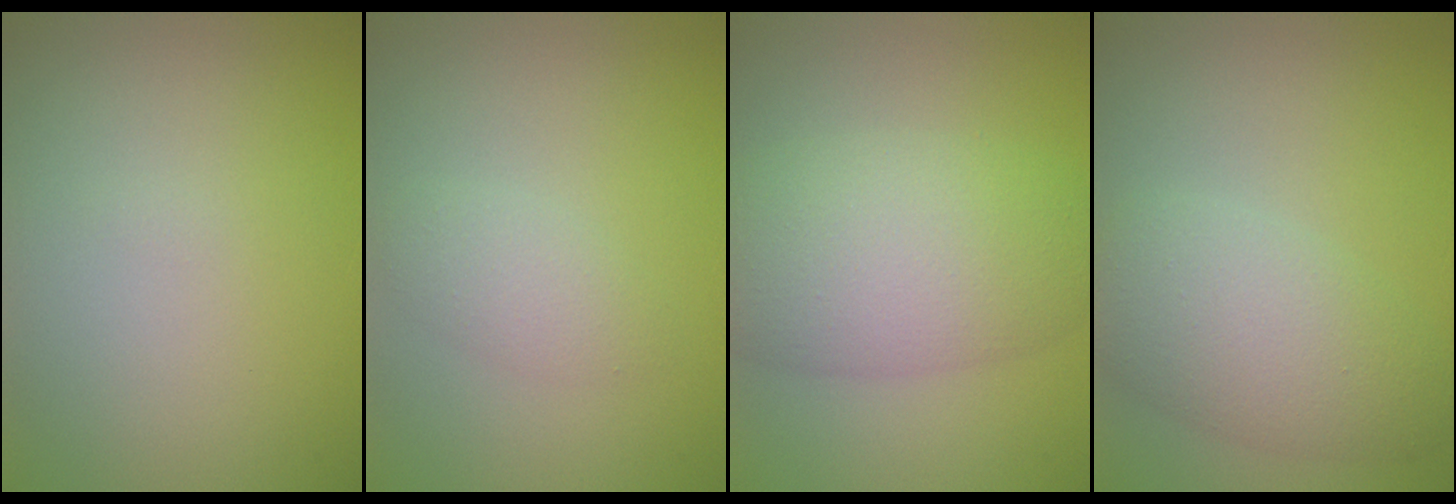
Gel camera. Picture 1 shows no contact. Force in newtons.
{"total": 1.9, "press": 1.9, "slide": 0.1}
{"total": 7.4, "press": 7.4, "slide": 0.3}
{"total": 5.0, "press": 5.0, "slide": 0.2}